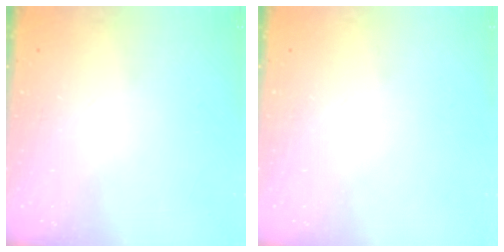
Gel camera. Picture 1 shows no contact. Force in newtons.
{"total": 0.0}